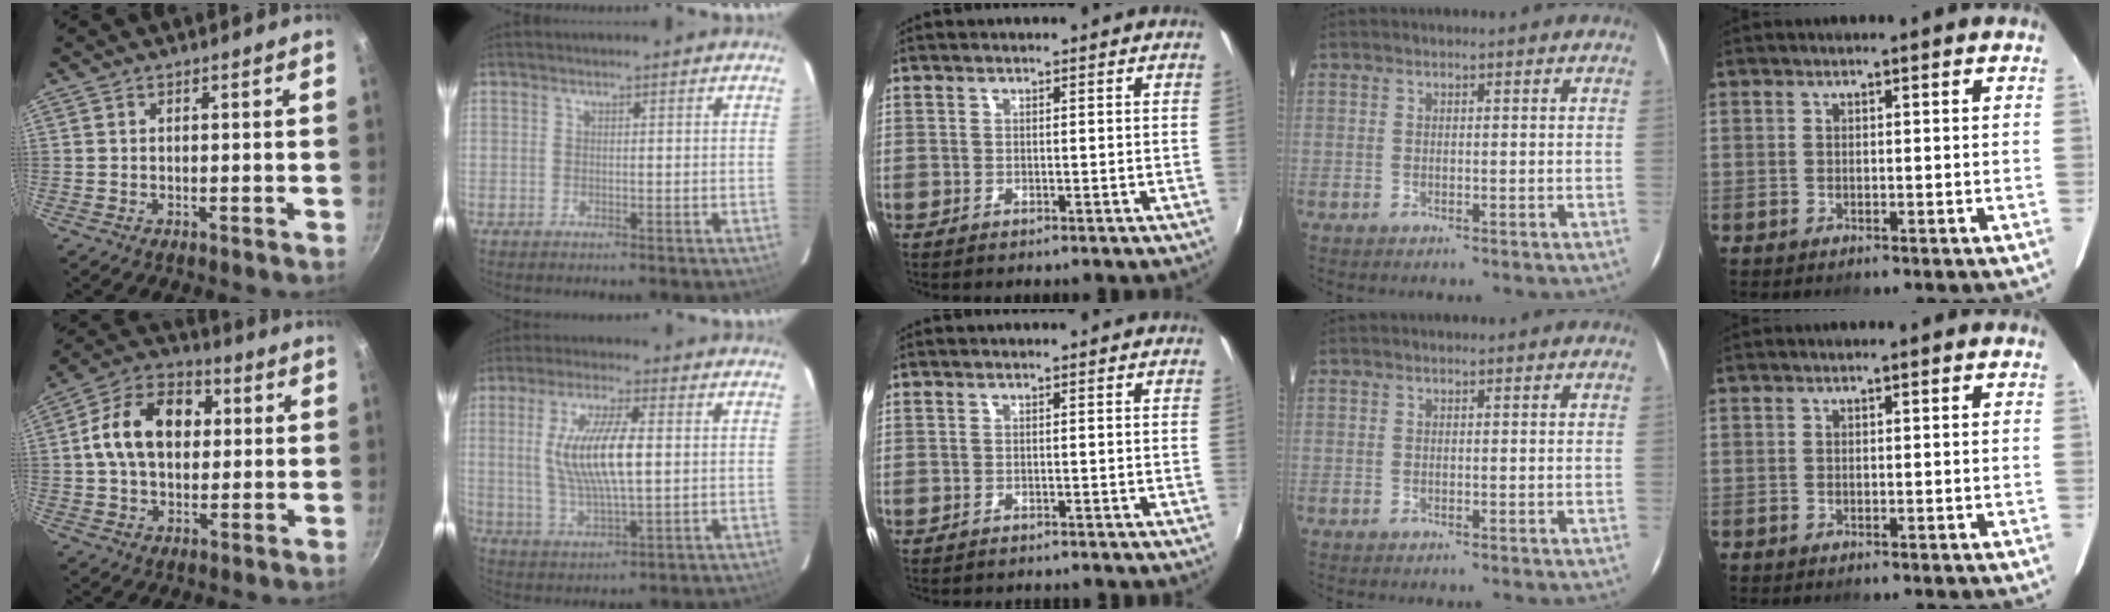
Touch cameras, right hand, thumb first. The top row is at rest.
{"thumb": {"total": 15.2, "force": [2.1, 10.6, 10.7], "torque": [-0.149, 0.023, 0.019]}, "index": {"total": 12.1, "force": [1.3, 3.2, 11.6], "torque": [-0.226, -0.002, 0.032]}, "middle": {"total": 2.5, "force": [-2.4, 0.6, 0.7], "torque": [-0.021, -0.012, -0.035]}}